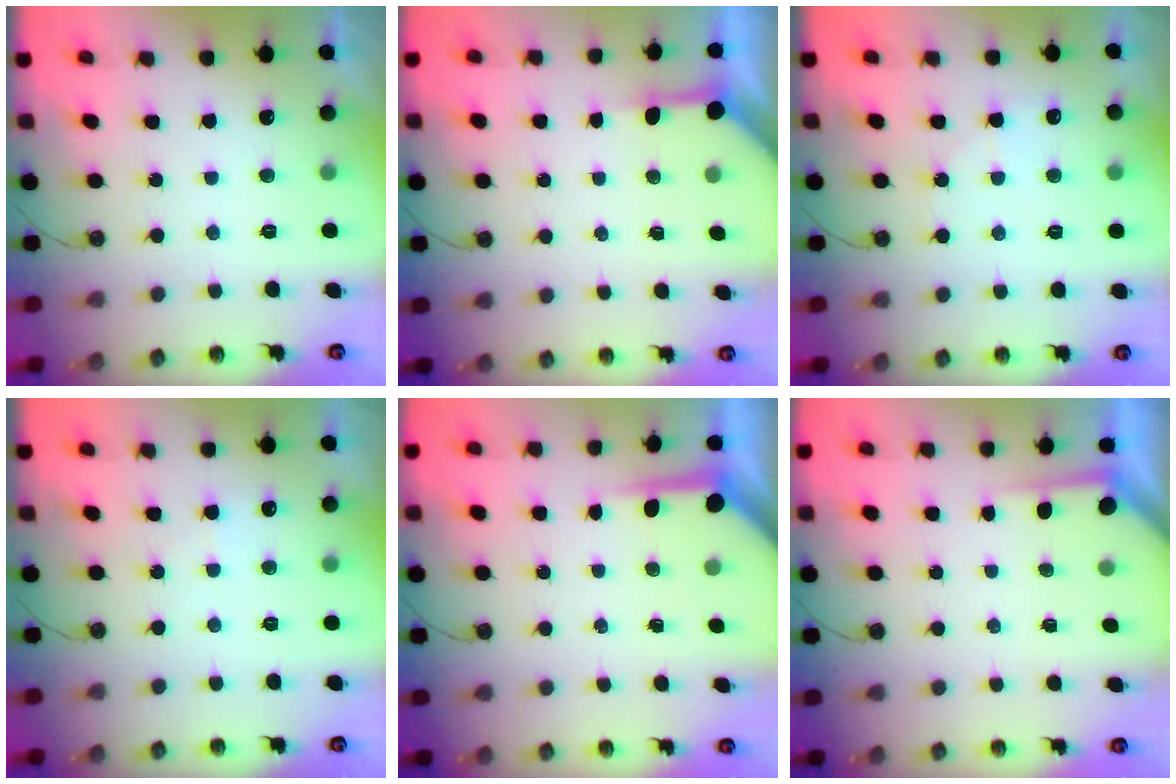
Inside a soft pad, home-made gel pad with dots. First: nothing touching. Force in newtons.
{"total": 3.9, "press": 3.9, "slide": 0.4}
{"total": 5.0, "press": 5.0, "slide": 0.6}
{"total": 3.6, "press": 3.6, "slide": 0.4}
{"total": 4.8, "press": 4.8, "slide": 0.4}
{"total": 2.2, "press": 2.2, "slide": 0.3}